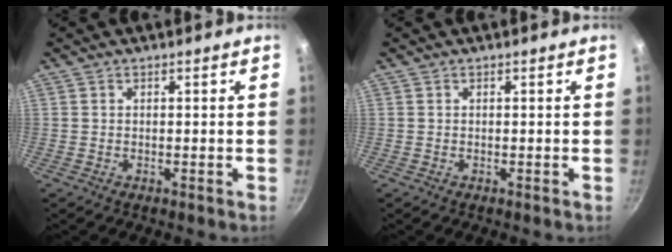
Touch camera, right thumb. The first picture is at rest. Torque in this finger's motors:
{"motor_torque": [0.11, 0.11, -0.08, -0.08, 0.03]}